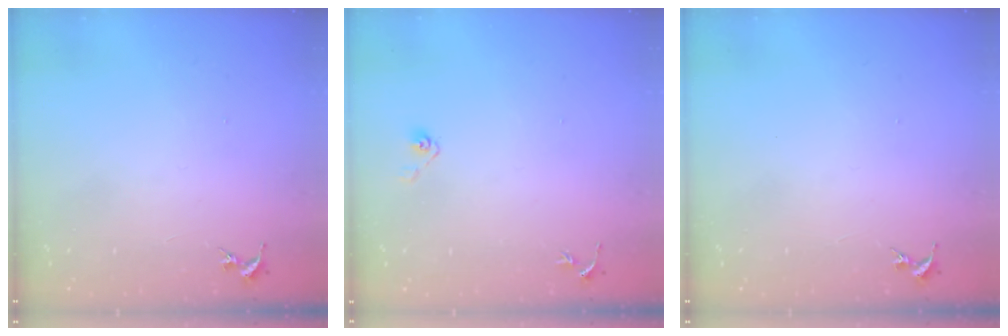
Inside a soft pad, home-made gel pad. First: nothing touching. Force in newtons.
{"total": 3.6, "press": 2.9, "slide": 2.0}
{"total": 0.0}